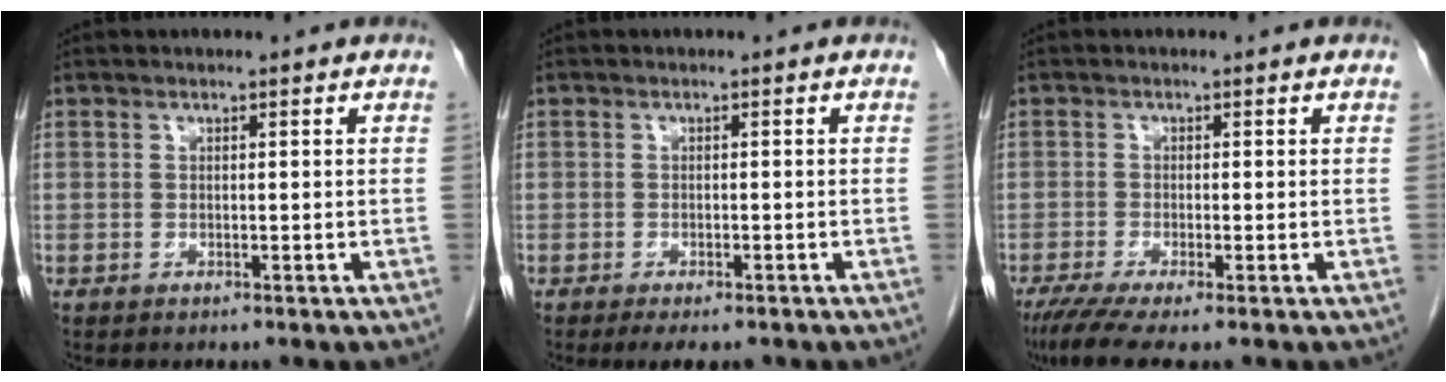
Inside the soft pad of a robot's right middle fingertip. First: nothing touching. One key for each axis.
{"total": 4.1, "fx": -3.1, "fy": 1.5, "fz": 2.2, "tx": -0.028, "ty": -0.007, "tz": -0.042}
{"total": 5.2, "fx": -3.7, "fy": 0.2, "fz": 3.7, "tx": -0.063, "ty": -0.015, "tz": -0.066}